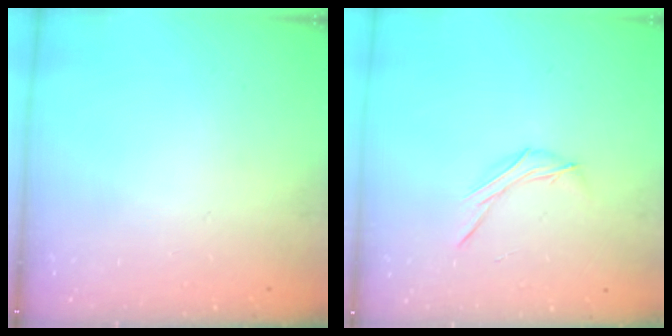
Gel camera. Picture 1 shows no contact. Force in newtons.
{"total": 6.0, "press": 5.9, "slide": 1.0}